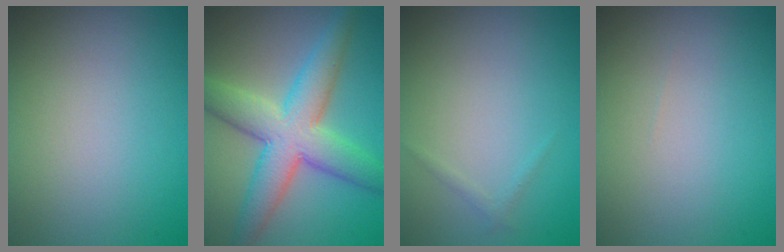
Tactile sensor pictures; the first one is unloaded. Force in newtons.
{"total": 8.0, "press": 8.0, "slide": 0.2}
{"total": 0.6, "press": 0.6, "slide": 0.0}
{"total": 0.0}